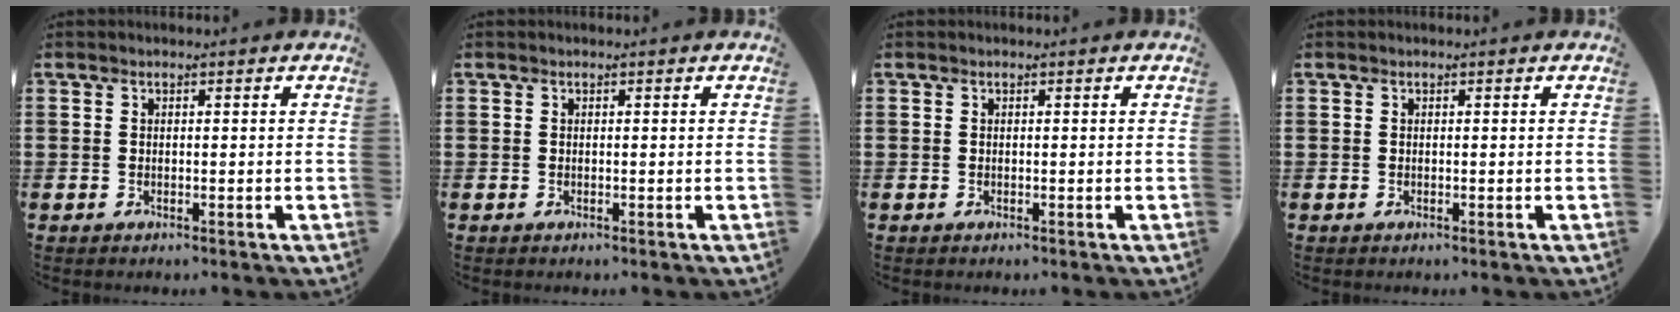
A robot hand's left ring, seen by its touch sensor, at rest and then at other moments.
{"total": 0.0}
{"total": 0.0}
{"total": 0.0}